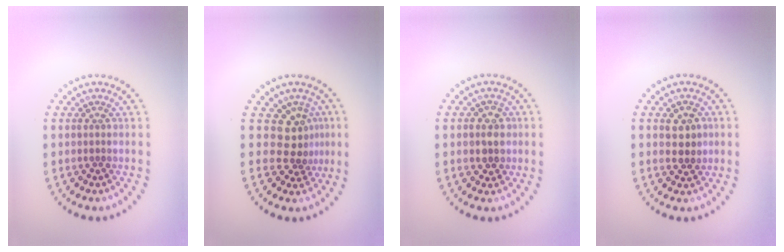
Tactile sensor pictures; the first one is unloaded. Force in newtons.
{"total": 3.0, "press": 2.3, "slide": 2.0}
{"total": 2.2, "press": 2.1, "slide": 0.7}
{"total": 2.5, "press": 2.5, "slide": 0.4}